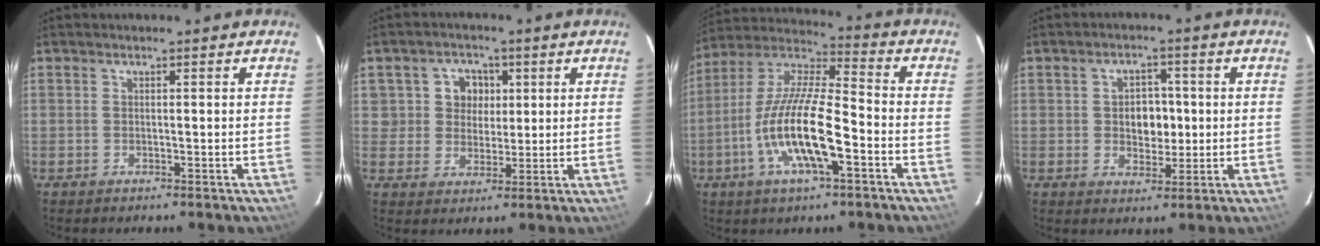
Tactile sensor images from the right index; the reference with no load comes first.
{"total": 6.2, "force": [1.4, 5.9, 1.3], "torque": [-0.019, 0.021, 0.028]}
{"total": 16.0, "force": [-5.7, 4.0, 14.4], "torque": [-0.289, -0.010, -0.114]}
{"total": 5.6, "force": [0.1, 4.2, 3.7], "torque": [-0.061, 0.009, 0.006]}